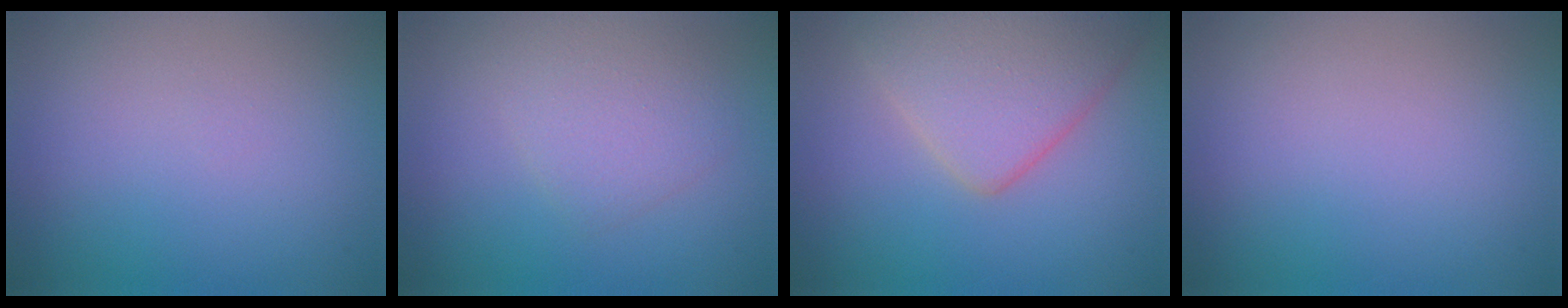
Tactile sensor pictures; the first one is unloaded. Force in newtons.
{"total": 2.8, "press": 2.8, "slide": 0.1}
{"total": 5.9, "press": 5.8, "slide": 0.3}
{"total": 0.0}